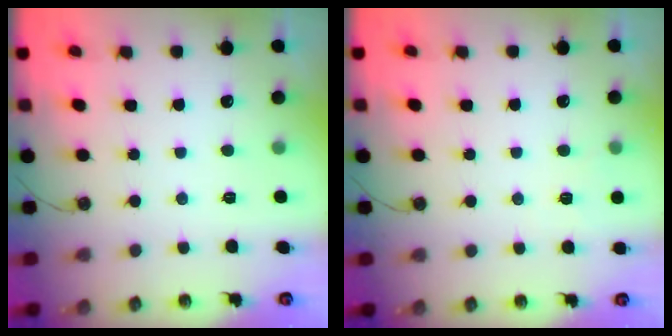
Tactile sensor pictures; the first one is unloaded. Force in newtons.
{"total": 2.9, "press": 2.9, "slide": 0.2}